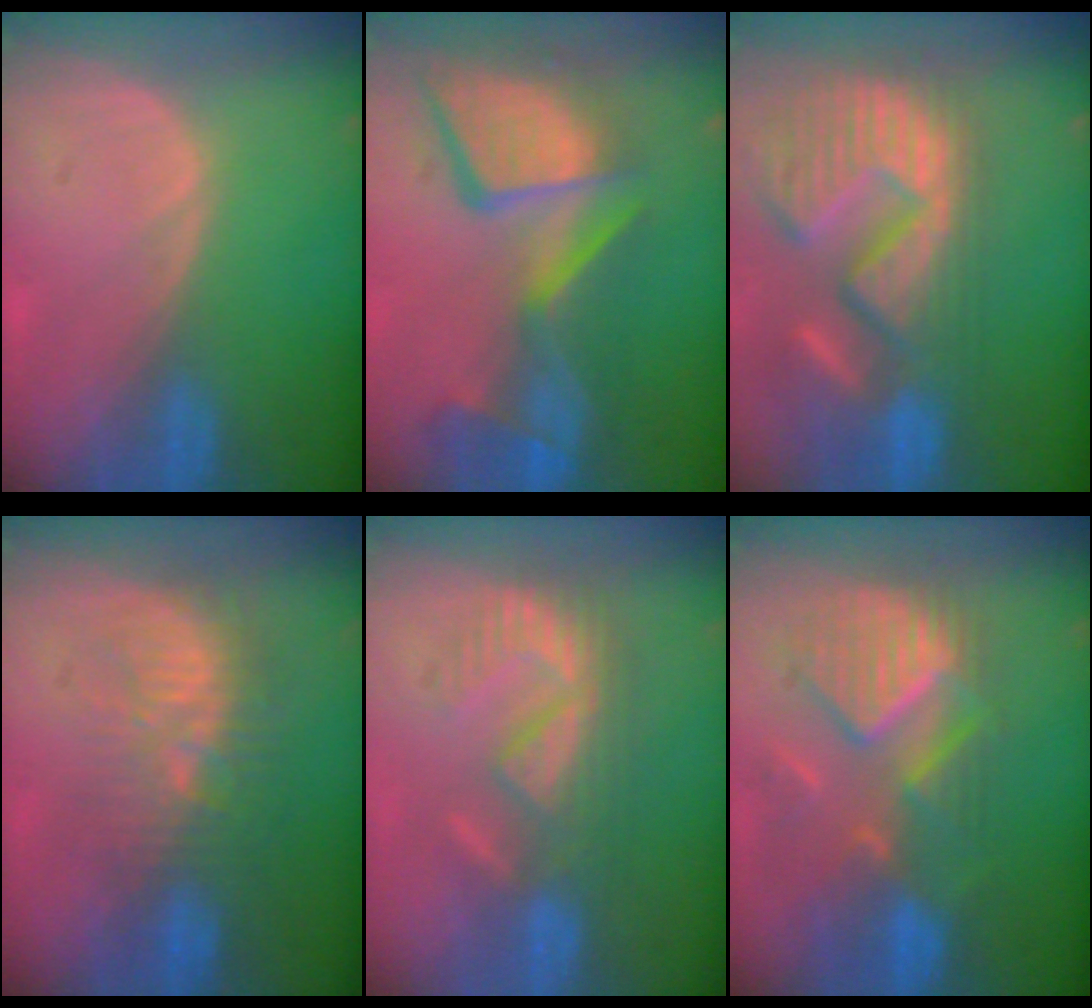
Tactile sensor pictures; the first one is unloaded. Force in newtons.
{"total": 13.8, "press": 11.2, "slide": 8.1}
{"total": 15.4, "press": 12.7, "slide": 8.6}
{"total": 9.3, "press": 8.9, "slide": 2.5}
{"total": 8.3, "press": 7.7, "slide": 3.1}
{"total": 10.6, "press": 9.7, "slide": 4.3}